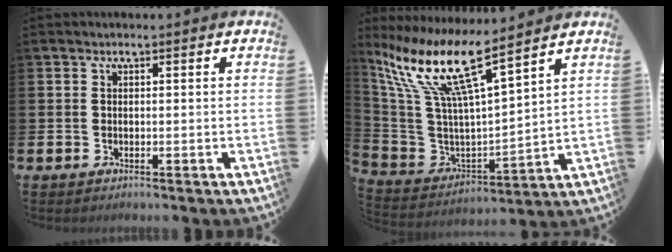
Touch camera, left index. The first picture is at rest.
{"total": 11.7, "force": [8.6, 2.0, 7.7], "torque": [-0.187, -0.054, 0.144]}